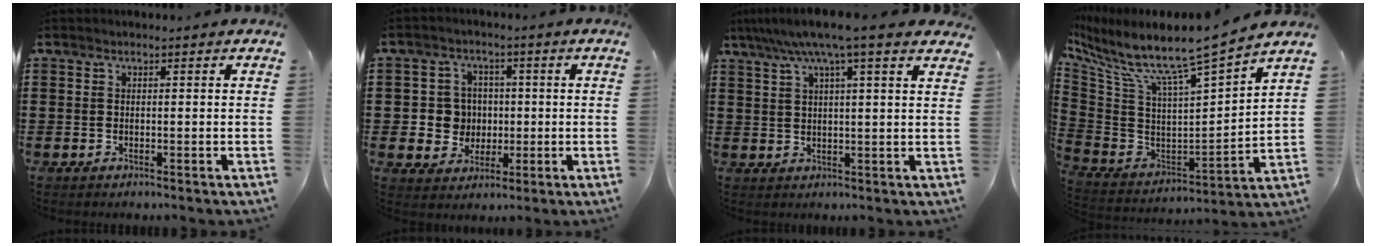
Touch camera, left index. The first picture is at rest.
{"total": 5.6, "force": [0.0, 5.4, 1.3], "torque": [-0.047, 0.016, 0.002]}
{"total": 7.3, "force": [5.4, 0.2, 4.9], "torque": [-0.110, -0.010, 0.093]}
{"total": 8.4, "force": [6.8, 0.0, 5.0], "torque": [-0.127, -0.072, 0.102]}